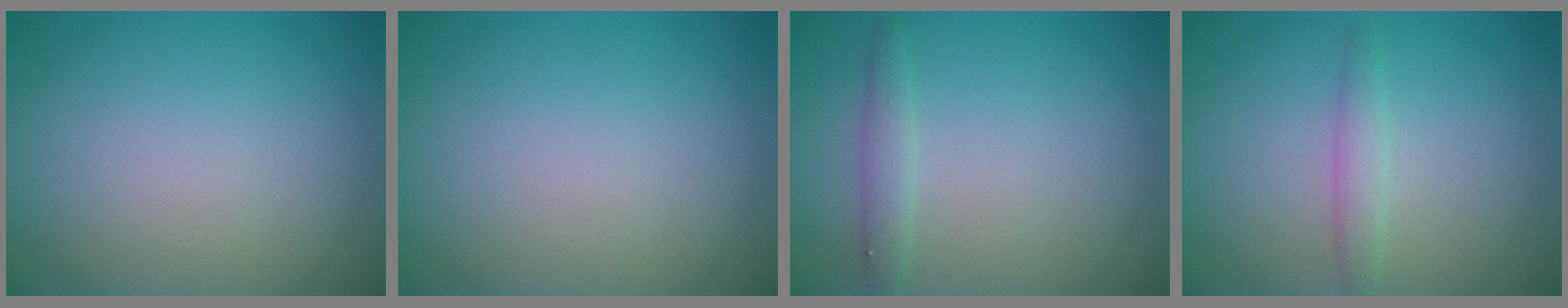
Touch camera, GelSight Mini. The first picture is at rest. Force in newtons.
{"total": 0.0}
{"total": 1.5, "press": 1.5, "slide": 0.1}
{"total": 1.6, "press": 1.6, "slide": 0.0}